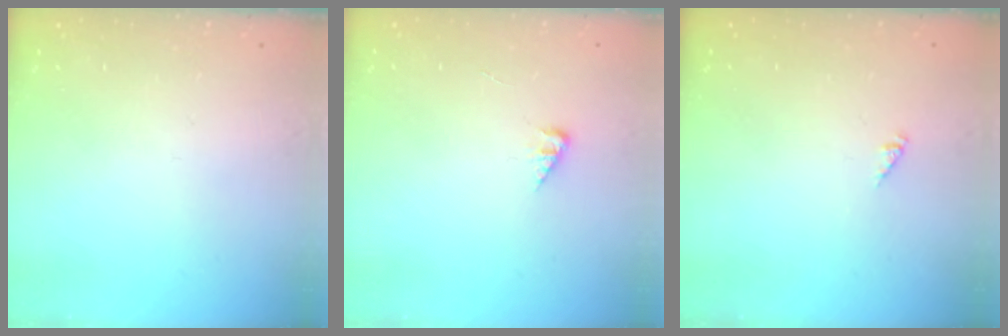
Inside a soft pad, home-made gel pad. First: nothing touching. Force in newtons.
{"total": 2.7, "press": 2.7, "slide": 0.3}
{"total": 0.0}